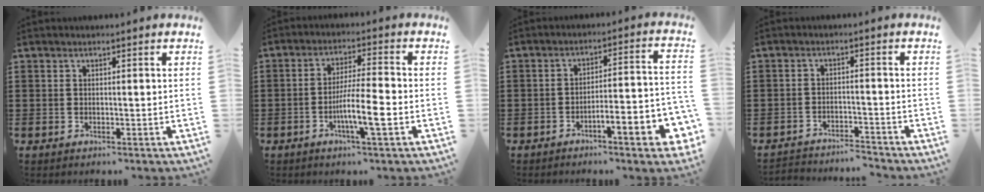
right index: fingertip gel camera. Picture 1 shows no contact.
{"total": 7.5, "force": [-2.6, 0.7, 7.1], "torque": [-0.129, -0.007, -0.048]}
{"total": 6.5, "force": [-4.0, 0.6, 5.0], "torque": [-0.082, -0.015, -0.074]}
{"total": 3.5, "force": [-3.5, 0.2, -0.2], "torque": [-0.004, 0.000, -0.076]}